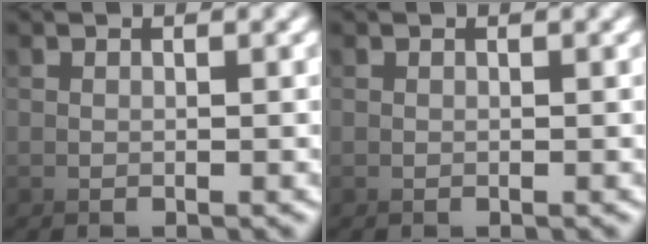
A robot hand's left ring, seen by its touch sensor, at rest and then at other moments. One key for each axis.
{"total": 0.0}